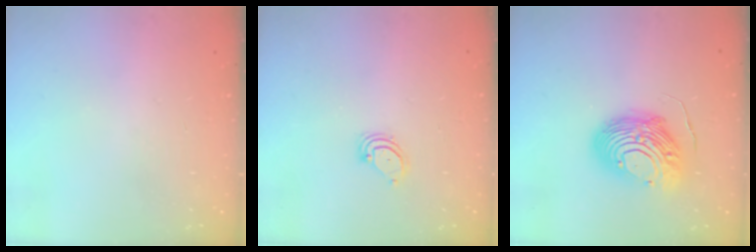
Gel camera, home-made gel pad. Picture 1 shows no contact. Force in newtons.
{"total": 3.2, "press": 3.2, "slide": 0.2}
{"total": 14.9, "press": 14.9, "slide": 1.5}